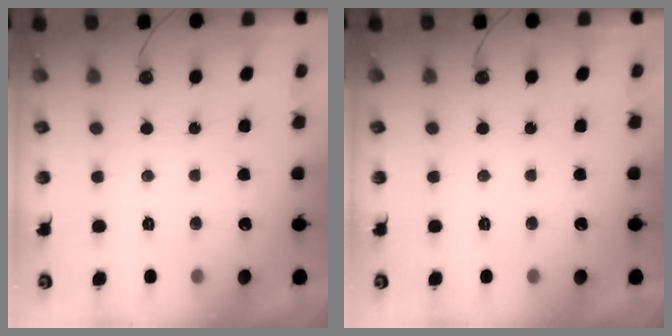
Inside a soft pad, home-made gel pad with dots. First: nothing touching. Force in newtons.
{"total": 0.0}